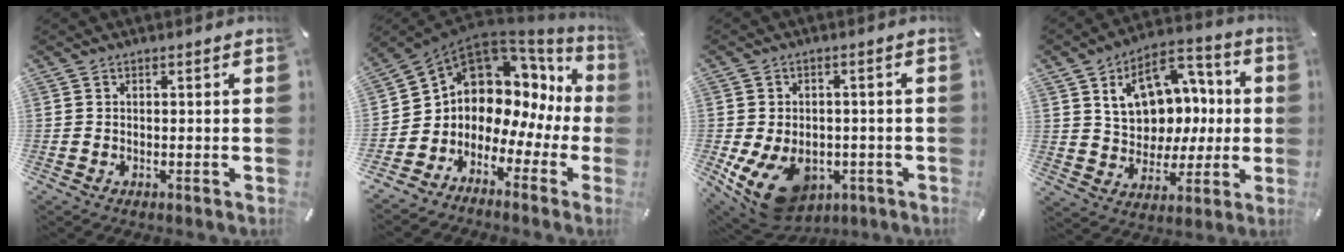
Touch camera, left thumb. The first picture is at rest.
{"total": 8.2, "force": [3.5, 7.0, 2.1], "torque": [-0.055, -0.058, 0.070]}
{"total": 12.6, "force": [-4.9, 9.1, 7.2], "torque": [-0.135, 0.015, -0.083]}
{"total": 14.7, "force": [3.8, 11.9, 7.8], "torque": [-0.119, -0.008, 0.078]}